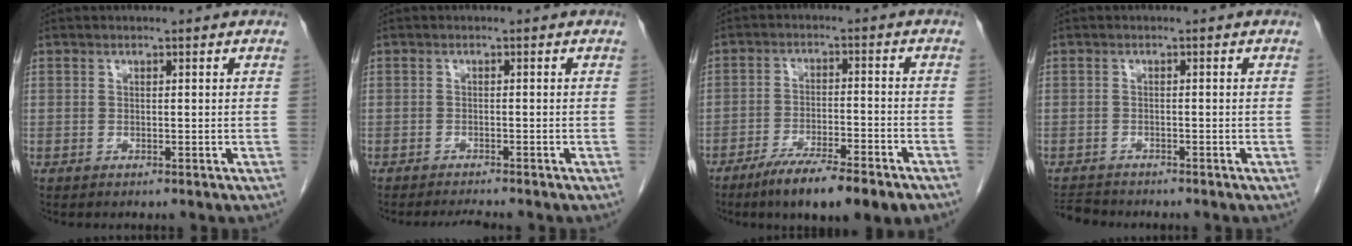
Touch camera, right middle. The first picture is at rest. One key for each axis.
{"total": 2.8, "fx": -2.6, "fy": -0.2, "fz": 0.9, "tx": -0.018, "ty": -0.011, "tz": -0.039}
{"total": 11.1, "fx": -7.9, "fy": 1.3, "fz": 7.7, "tx": -0.116, "ty": -0.020, "tz": -0.123}
{"total": 3.5, "fx": -3.5, "fy": 0.6, "fz": 0.4, "tx": -0.009, "ty": -0.015, "tz": -0.059}